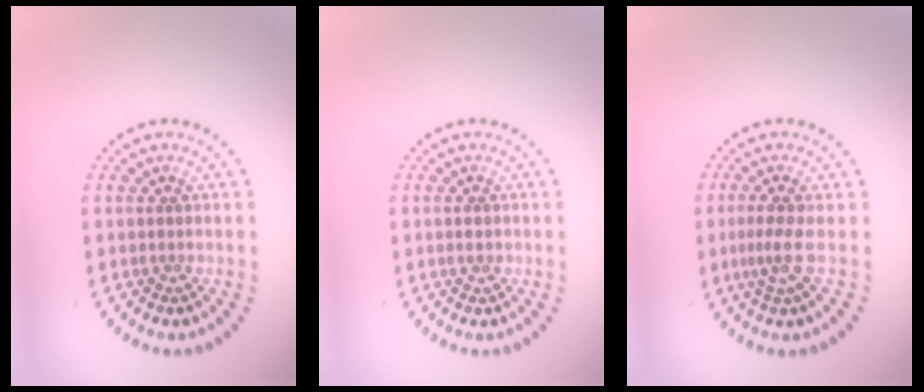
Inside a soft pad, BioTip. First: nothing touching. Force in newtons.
{"total": 0.9, "press": 0.9, "slide": 0.1}
{"total": 2.2, "press": 1.5, "slide": 1.6}